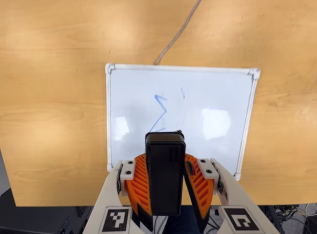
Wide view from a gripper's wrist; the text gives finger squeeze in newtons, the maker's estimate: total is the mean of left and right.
{"total": 9.9, "left": 8.9, "right": 11.0}